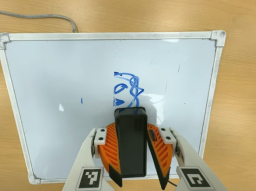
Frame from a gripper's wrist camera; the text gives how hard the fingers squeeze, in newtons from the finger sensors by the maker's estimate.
{"total": 8.1, "left": 8.9, "right": 7.4}